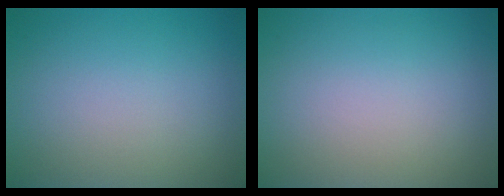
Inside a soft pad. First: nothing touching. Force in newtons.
{"total": 0.0}